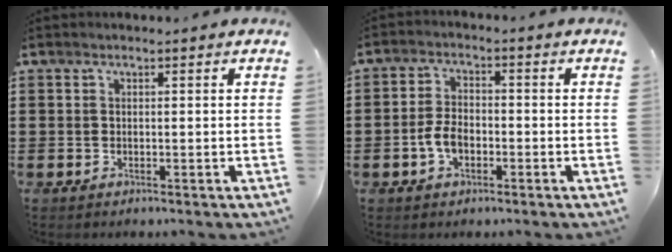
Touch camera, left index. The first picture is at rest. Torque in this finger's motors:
{"motor_torque": [0.78, 0.76, 0.45, 0.07]}